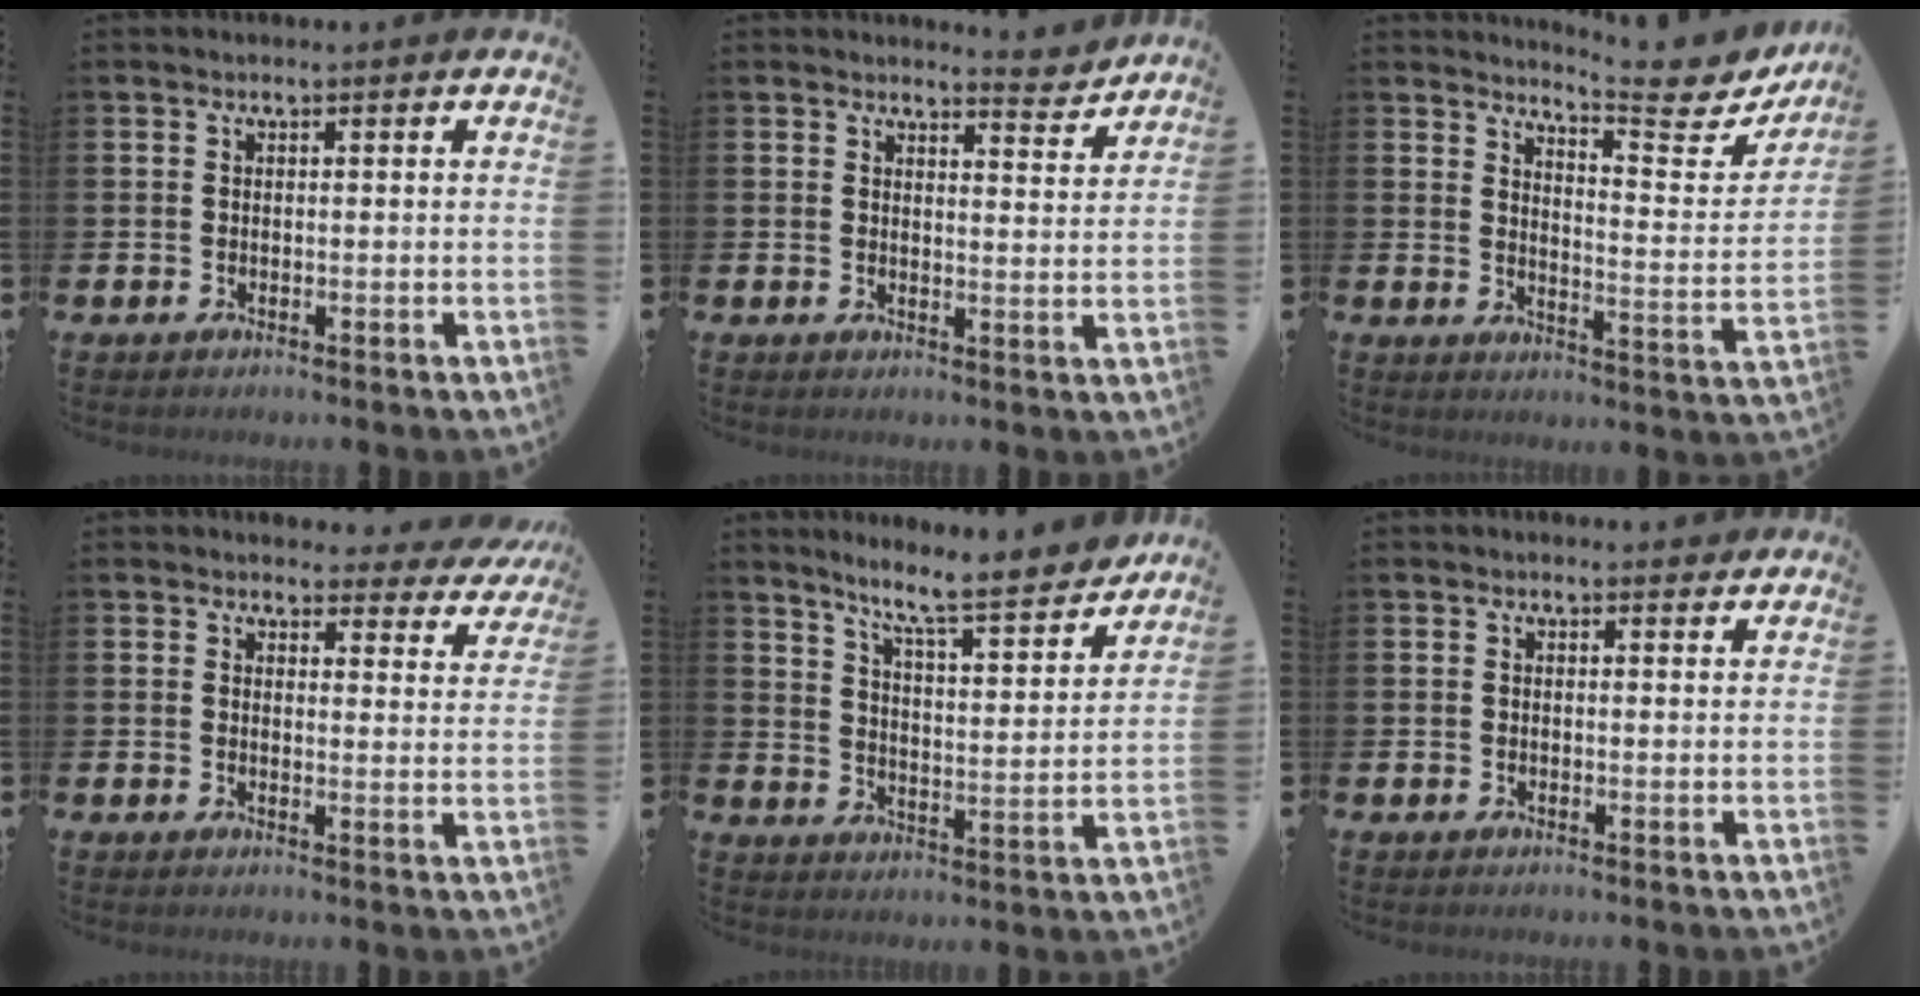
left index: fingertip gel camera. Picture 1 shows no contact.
{"total": 4.0, "force": [4.0, 0.2, 0.2], "torque": [0.009, -0.033, 0.067]}
{"total": 7.2, "force": [6.6, 1.0, 2.6], "torque": [-0.046, -0.057, 0.106]}
{"total": 3.3, "force": [3.0, 1.2, 0.2], "torque": [-0.007, -0.020, 0.051]}
{"total": 8.5, "force": [7.7, 0.4, 3.6], "torque": [-0.086, -0.058, 0.129]}
{"total": 0.9, "force": [0.9, 0.3, 0.2], "torque": [0.009, -0.001, 0.013]}